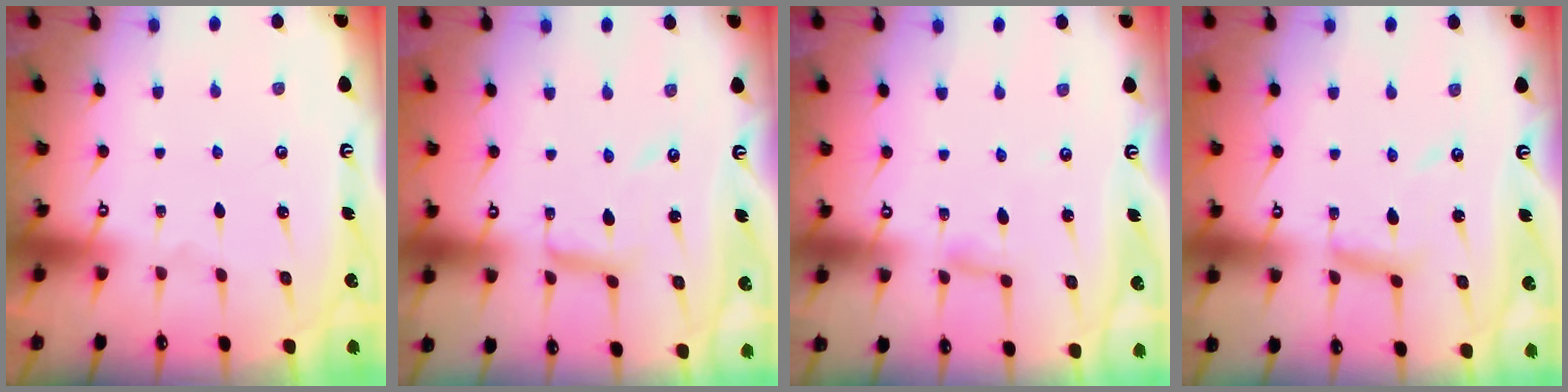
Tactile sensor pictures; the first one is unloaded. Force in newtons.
{"total": 6.3, "press": 6.3, "slide": 0.3}
{"total": 3.3, "press": 3.3, "slide": 0.4}
{"total": 7.7, "press": 7.7, "slide": 0.4}